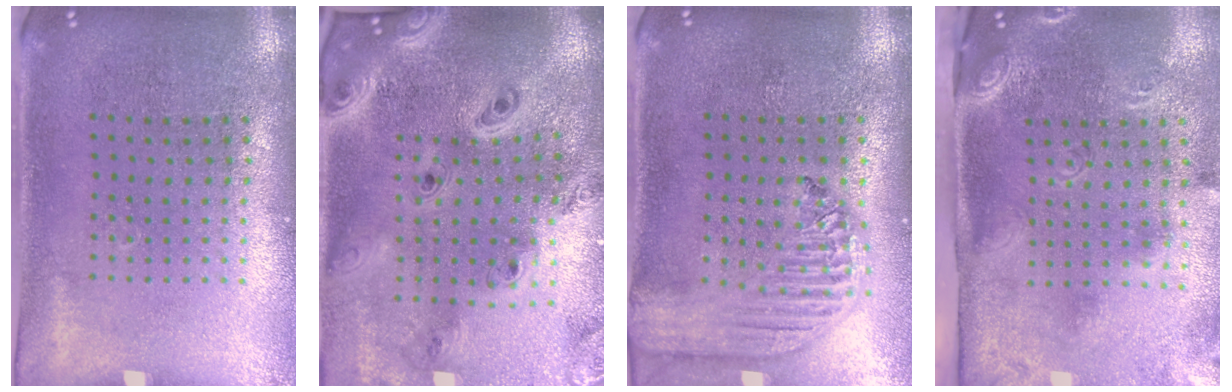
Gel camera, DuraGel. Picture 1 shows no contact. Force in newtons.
{"total": 3.4, "press": 2.7, "slide": 2.0}
{"total": 2.3, "press": 2.0, "slide": 1.2}
{"total": 2.9, "press": 1.8, "slide": 2.3}